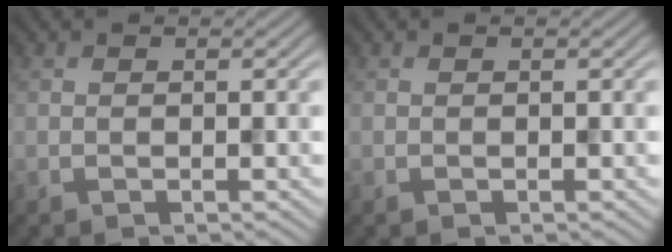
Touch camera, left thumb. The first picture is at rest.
{"total": 0.0}